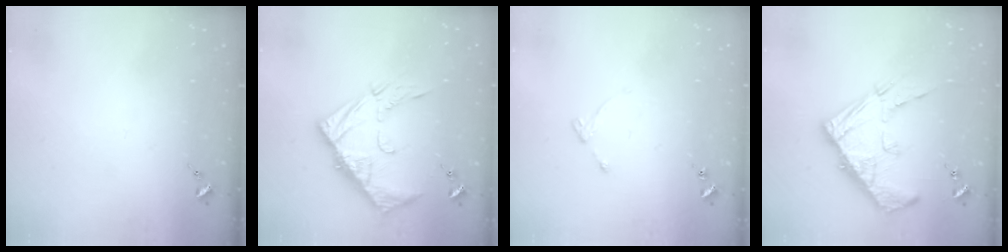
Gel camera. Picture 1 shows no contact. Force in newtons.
{"total": 15.2, "press": 15.2, "slide": 1.5}
{"total": 4.3, "press": 4.2, "slide": 0.6}
{"total": 15.9, "press": 15.8, "slide": 1.5}